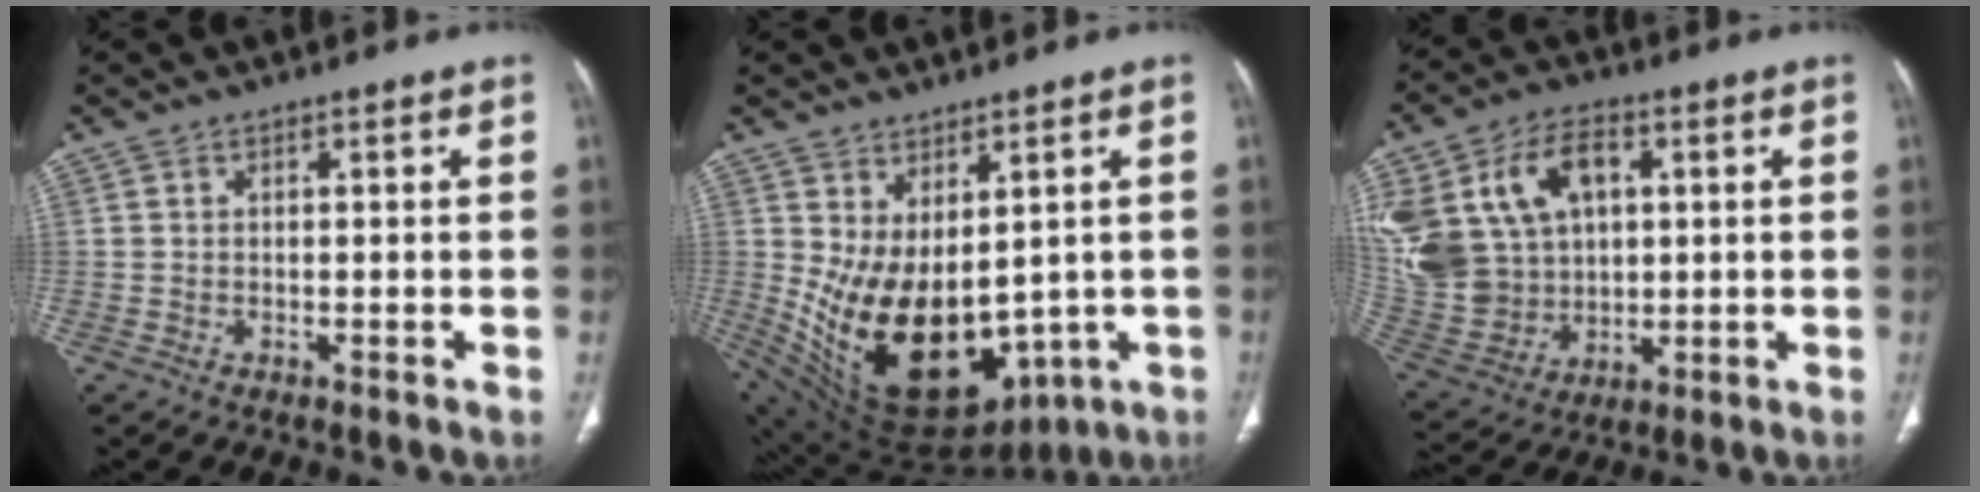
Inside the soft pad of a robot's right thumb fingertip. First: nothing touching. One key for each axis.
{"total": 19.7, "fx": -0.6, "fy": 11.8, "fz": 15.8, "tx": -0.253, "ty": -0.032, "tz": 0.039}
{"total": 23.4, "fx": 6.1, "fy": 17.4, "fz": 14.4, "tx": -0.311, "ty": 0.022, "tz": 0.137}